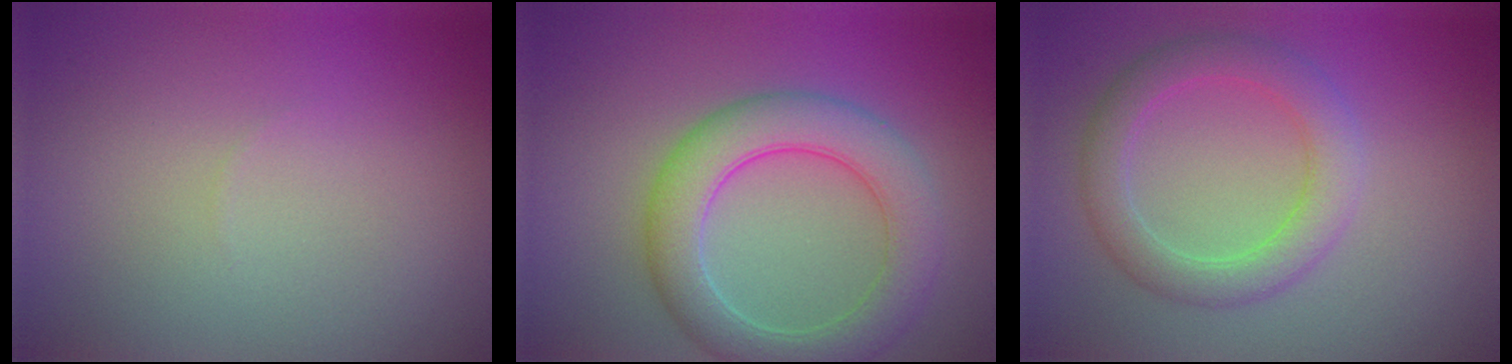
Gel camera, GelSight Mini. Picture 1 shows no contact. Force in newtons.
{"total": 5.9, "press": 5.9, "slide": 0.2}
{"total": 3.9, "press": 3.9, "slide": 0.1}